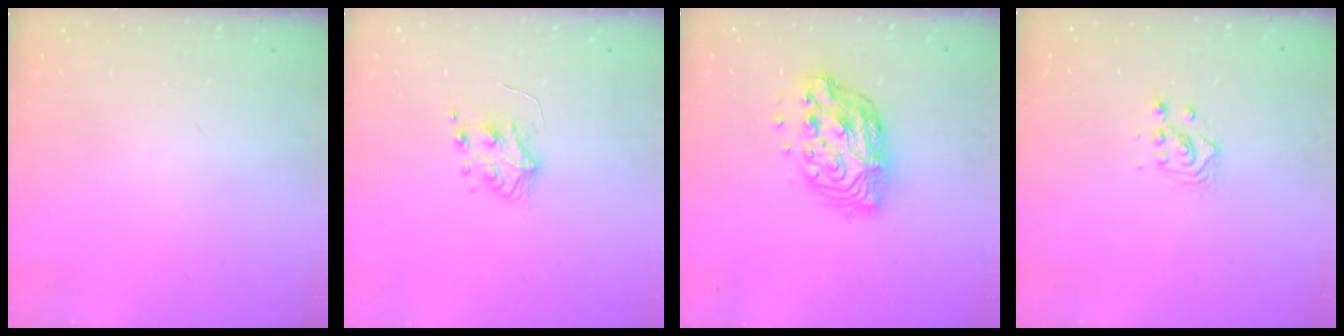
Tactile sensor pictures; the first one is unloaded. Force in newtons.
{"total": 5.9, "press": 5.9, "slide": 0.6}
{"total": 12.5, "press": 12.5, "slide": 1.1}
{"total": 2.8, "press": 2.8, "slide": 0.1}